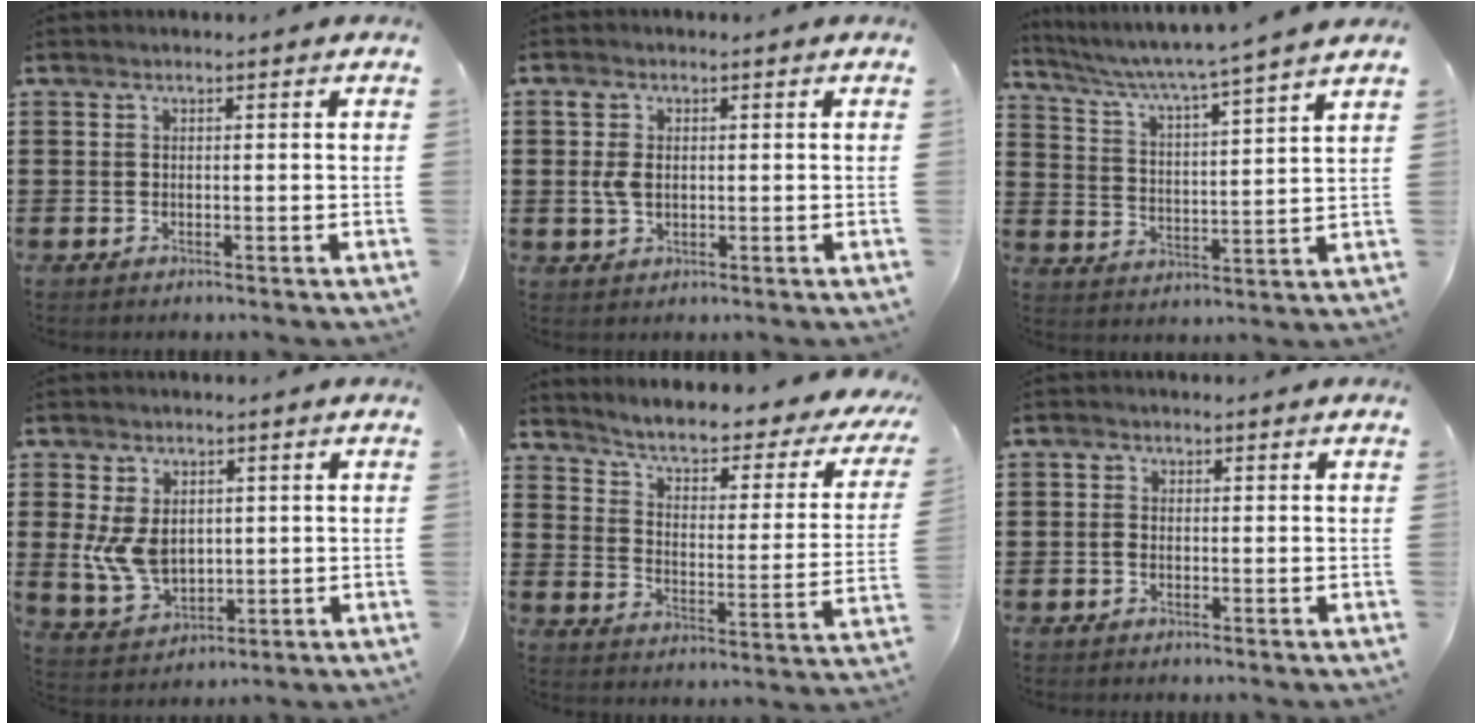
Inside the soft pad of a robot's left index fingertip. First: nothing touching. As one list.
[{"total": 3.5, "force": [0.2, 2.4, 2.5], "torque": [-0.076, 0.000, -0.004]}, {"total": 4.3, "force": [3.6, -1.1, 2.0], "torque": [-0.058, -0.039, 0.050]}, {"total": 7.3, "force": [0.5, 5.4, 4.8], "torque": [-0.125, 0.004, 0.009]}, {"total": 4.2, "force": [3.0, 0.7, 2.9], "torque": [-0.071, -0.029, 0.039]}, {"total": 1.2, "force": [-0.4, 1.0, 0.4], "torque": [-0.010, 0.006, -0.009]}]